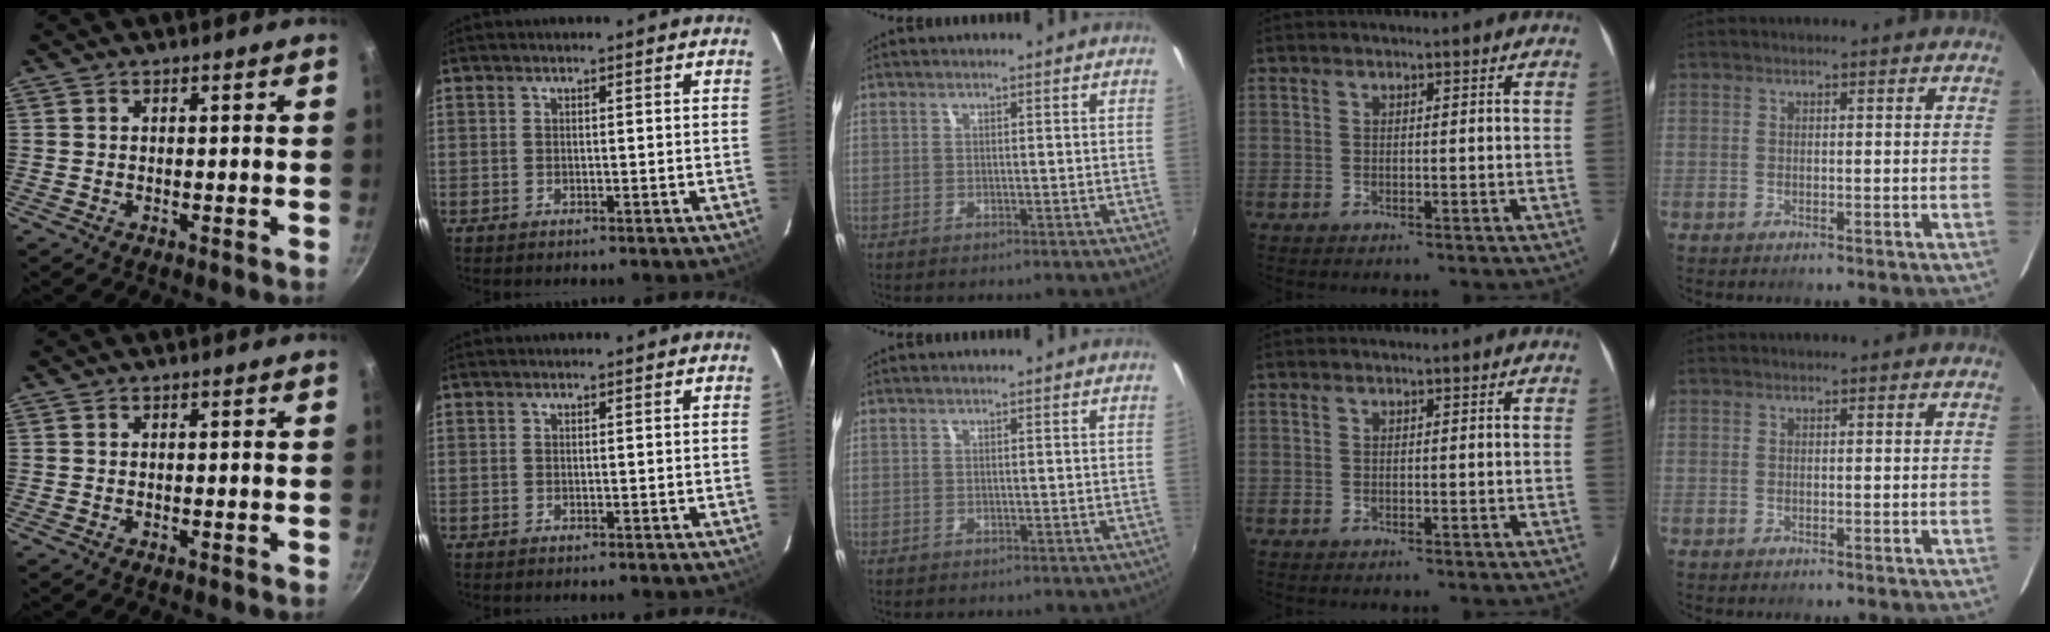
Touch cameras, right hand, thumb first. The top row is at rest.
{}